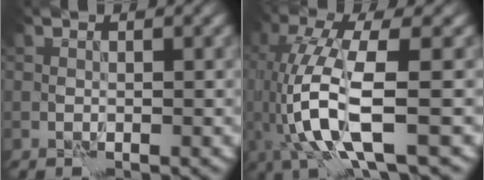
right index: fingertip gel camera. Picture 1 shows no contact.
{"total": 8.4, "force": [-0.9, 2.2, 8.0], "torque": [-0.183, -0.006, -0.015]}